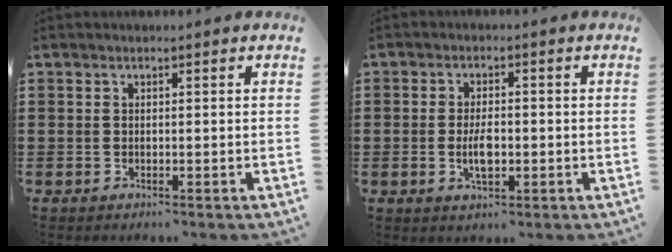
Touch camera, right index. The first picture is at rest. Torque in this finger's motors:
{"motor_torque": [2.14, 0.00, 0.86, 0.11]}